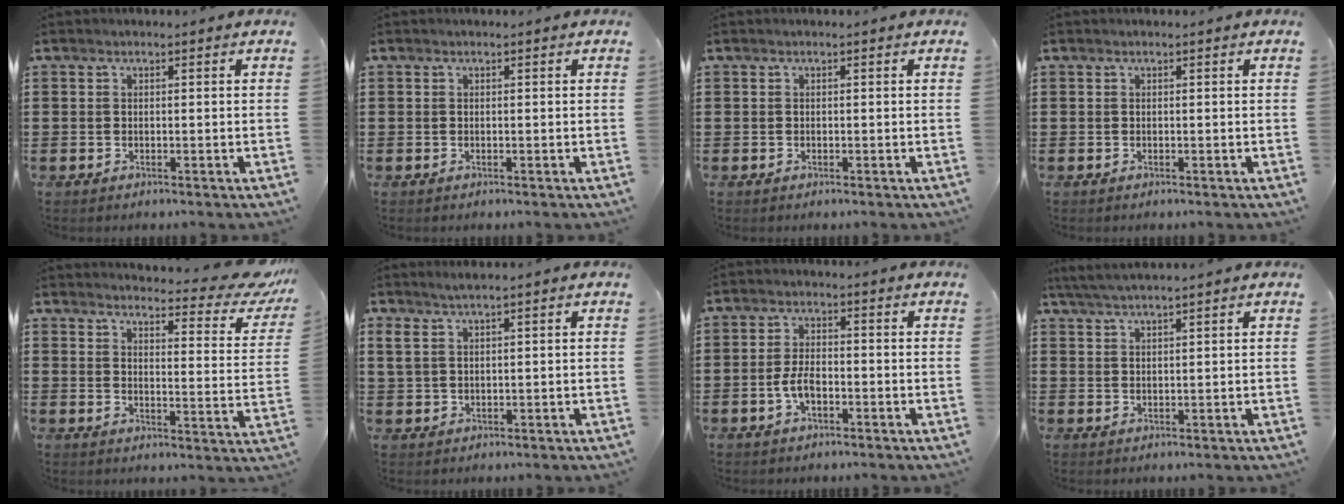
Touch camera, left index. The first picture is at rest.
{"total": 0.0}
{"total": 0.0}
{"total": 0.0}
{"total": 5.3, "force": [4.6, 0.6, 2.4], "torque": [-0.045, -0.041, 0.072]}
{"total": 2.4, "force": [1.4, 0.6, 1.7], "torque": [-0.037, 0.004, 0.027]}
{"total": 4.0, "force": [-1.3, 1.8, 3.3], "torque": [-0.088, -0.004, -0.031]}
{"total": 2.6, "force": [2.3, -0.2, 1.1], "torque": [-0.027, 0.000, 0.044]}